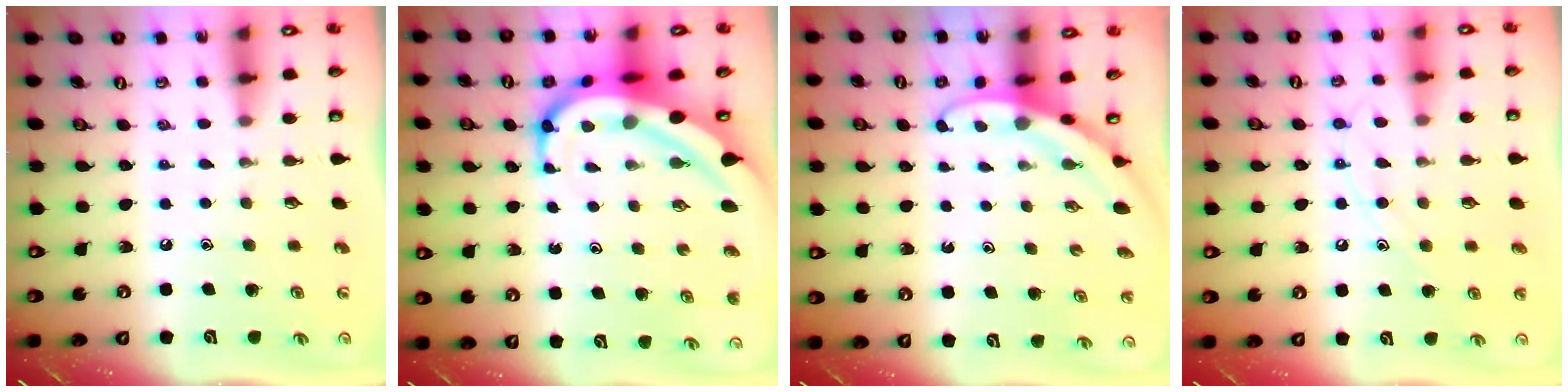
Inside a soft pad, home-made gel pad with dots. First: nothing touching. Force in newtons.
{"total": 12.0, "press": 12.0, "slide": 1.2}
{"total": 2.8, "press": 2.8, "slide": 0.0}
{"total": 8.7, "press": 8.6, "slide": 0.7}